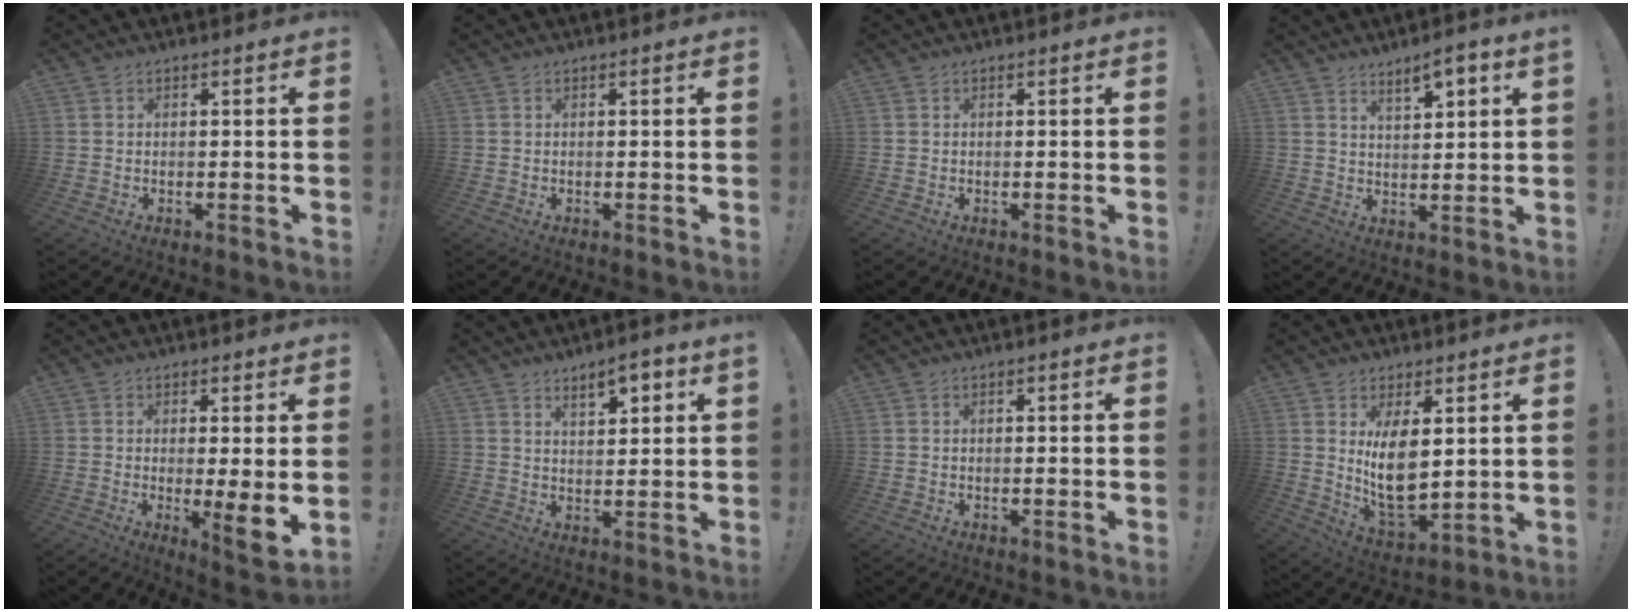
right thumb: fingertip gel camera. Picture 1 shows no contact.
{"total": 0.0}
{"total": 0.0}
{"total": 5.2, "force": [3.9, 0.9, 3.4], "torque": [-0.043, -0.025, 0.061]}
{"total": 6.8, "force": [0.0, 0.3, 6.7], "torque": [-0.072, -0.026, 0.001]}
{"total": 5.8, "force": [4.1, 1.7, 3.8], "torque": [-0.044, -0.025, 0.064]}
{"total": 0.0}
{"total": 11.6, "force": [3.5, 6.1, 9.2], "torque": [-0.168, -0.043, 0.066]}